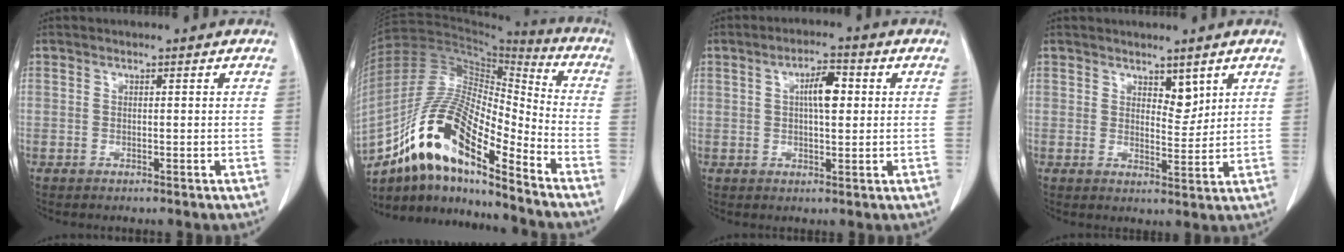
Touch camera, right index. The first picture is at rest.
{"total": 17.7, "force": [-11.5, 3.9, 12.9], "torque": [-0.251, 0.019, -0.203]}
{"total": 5.7, "force": [1.2, 2.0, 5.1], "torque": [-0.088, 0.011, 0.020]}
{"total": 3.2, "force": [2.1, 1.5, 1.9], "torque": [-0.025, -0.010, 0.039]}